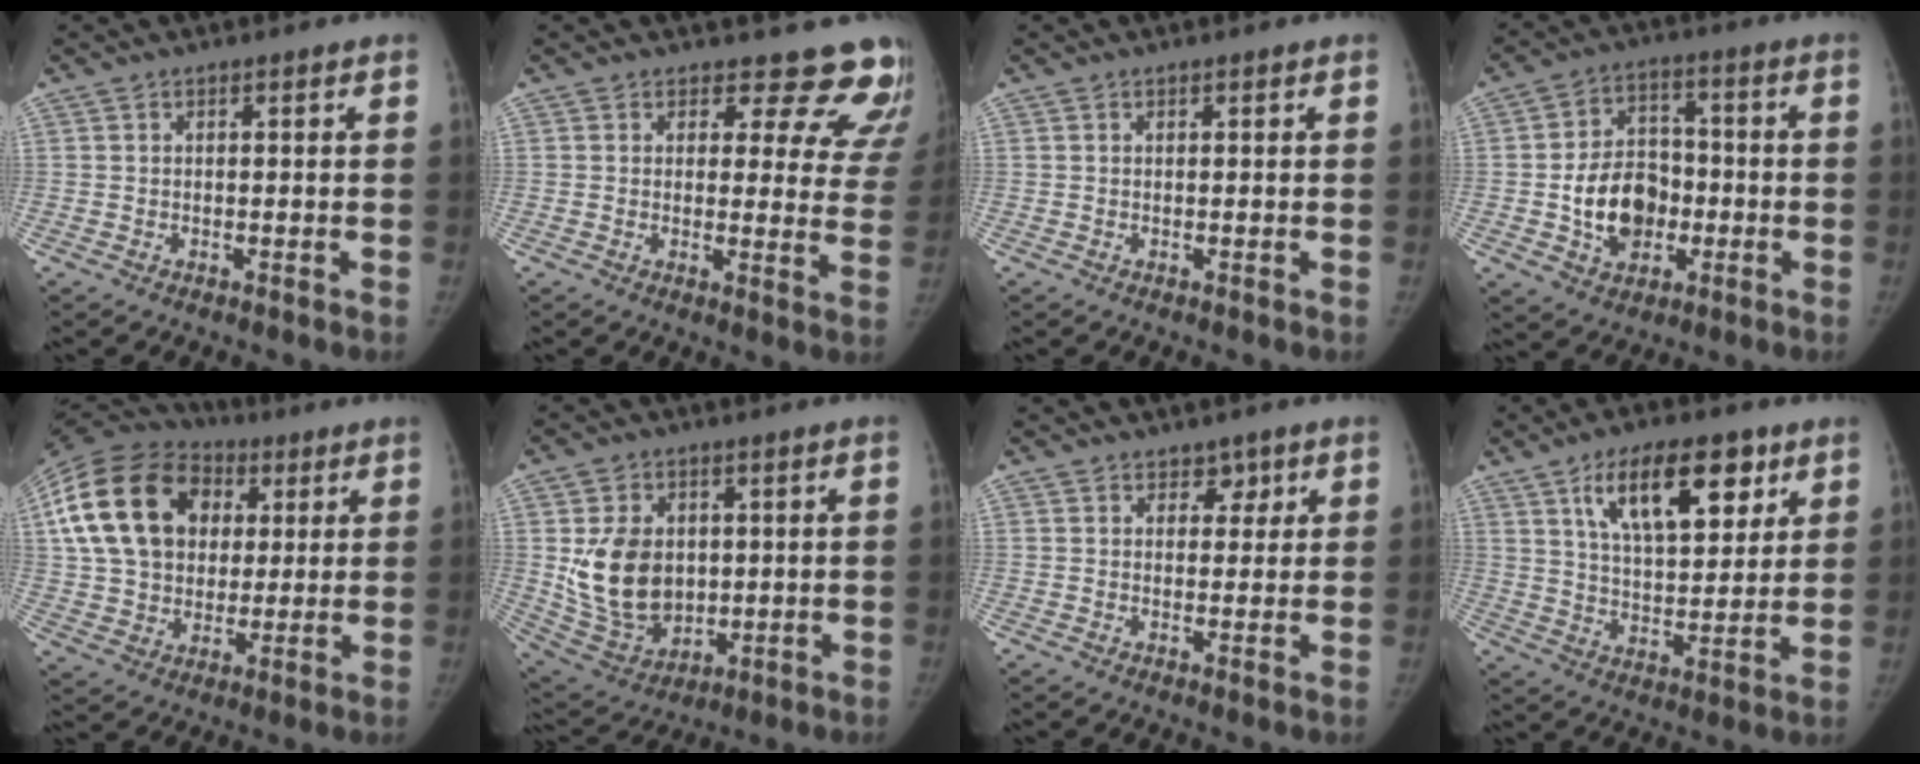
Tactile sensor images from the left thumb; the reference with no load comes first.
{"total": 14.5, "force": [13.0, 5.7, 3.0], "torque": [0.018, -0.100, 0.120]}
{"total": 0.0}
{"total": 12.7, "force": [-2.6, 9.6, 8.0], "torque": [-0.098, 0.022, -0.039]}
{"total": 24.2, "force": [6.1, 18.3, 14.7], "torque": [-0.282, 0.028, 0.110]}
{"total": 14.7, "force": [1.5, 11.0, 9.5], "torque": [-0.131, -0.017, 0.053]}
{"total": 2.8, "force": [1.7, 2.1, 0.9], "torque": [0.016, -0.010, 0.023]}
{"total": 16.8, "force": [8.4, 7.7, 12.4], "torque": [-0.160, -0.031, 0.142]}